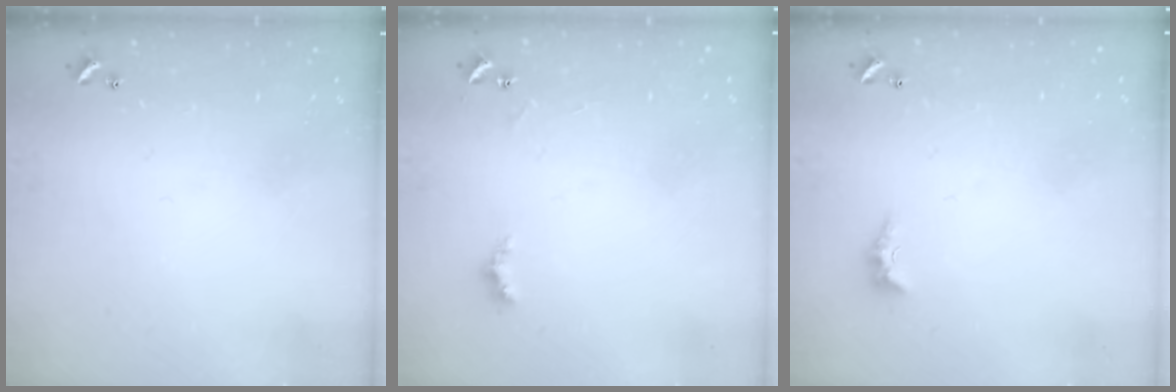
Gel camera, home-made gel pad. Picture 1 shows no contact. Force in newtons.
{"total": 2.6, "press": 2.5, "slide": 0.6}
{"total": 1.5, "press": 1.4, "slide": 0.5}